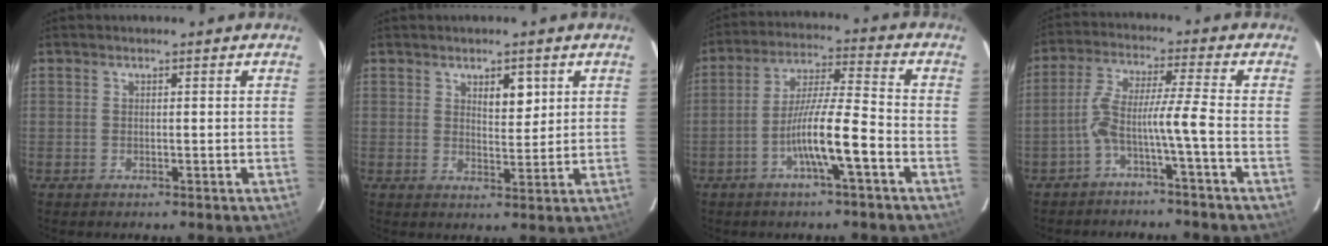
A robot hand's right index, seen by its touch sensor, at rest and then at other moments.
{"total": 3.7, "force": [1.8, 1.5, 2.9], "torque": [-0.045, -0.001, 0.031]}
{"total": 9.7, "force": [-3.8, 0.1, 8.9], "torque": [-0.169, 0.010, -0.071]}
{"total": 6.4, "force": [-2.8, -1.2, 5.7], "torque": [-0.113, 0.027, -0.052]}